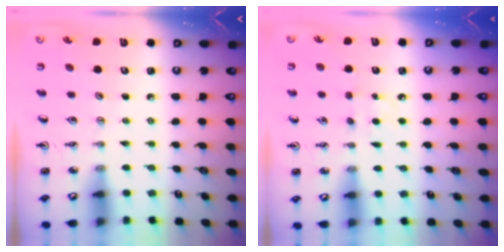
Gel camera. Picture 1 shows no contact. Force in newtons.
{"total": 5.5, "press": 5.5, "slide": 0.6}